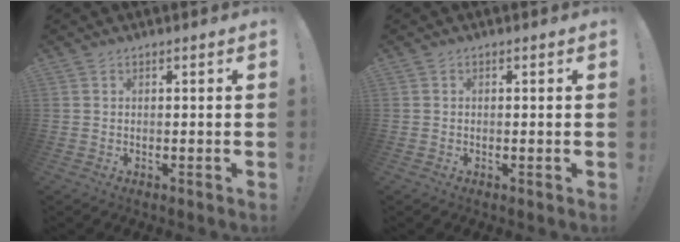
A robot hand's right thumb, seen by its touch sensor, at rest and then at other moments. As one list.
[{"total": 0.6, "force": [-0.2, 0.3, 0.4], "torque": [-0.008, 0.001, -0.004]}]